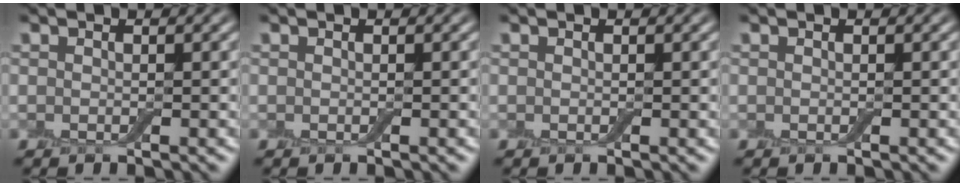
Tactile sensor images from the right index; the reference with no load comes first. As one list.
[{"total": 0.0}, {"total": 0.0}, {"total": 0.0}]